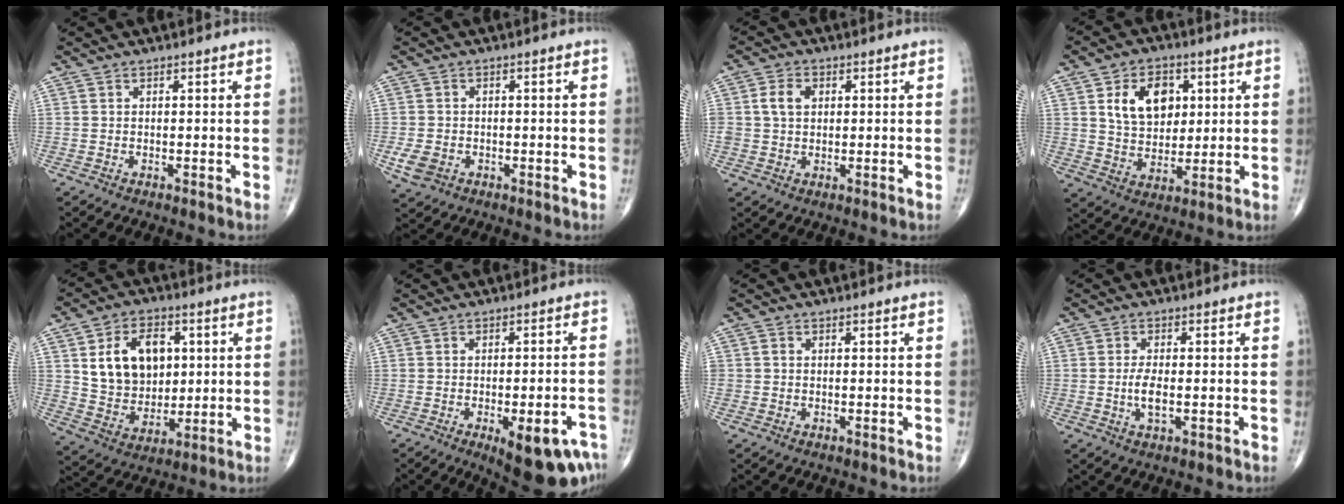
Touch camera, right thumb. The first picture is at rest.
{"total": 4.3, "force": [-1.4, 3.3, 2.4], "torque": [-0.048, -0.001, -0.019]}
{"total": 4.5, "force": [0.9, 3.4, 2.8], "torque": [-0.048, 0.003, 0.015]}
{"total": 11.6, "force": [3.6, 8.2, 7.4], "torque": [-0.085, -0.012, 0.067]}
{"total": 14.3, "force": [3.5, 10.3, 9.3], "torque": [-0.115, -0.011, 0.069]}
{"total": 12.8, "force": [-6.6, 4.5, 10.0], "torque": [-0.089, 0.021, -0.076]}
{"total": 1.0, "force": [0.0, 0.9, 0.3], "torque": [0.000, 0.002, -0.001]}
{"total": 3.9, "force": [-0.6, 1.6, 3.5], "torque": [-0.070, -0.004, -0.012]}